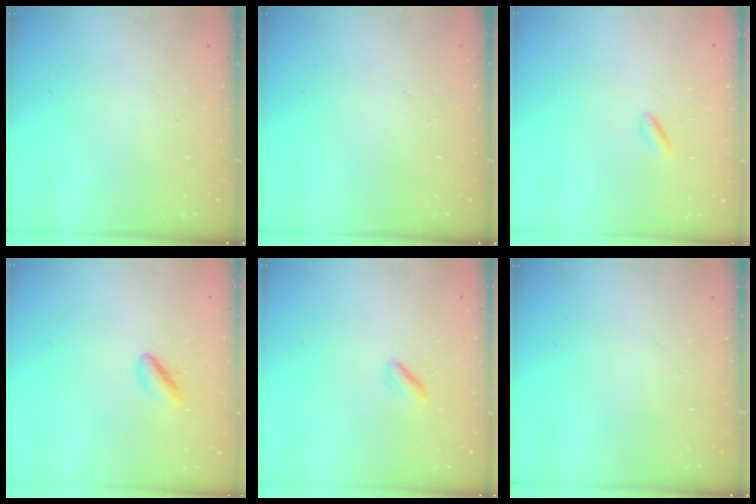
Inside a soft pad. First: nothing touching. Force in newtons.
{"total": 0.0}
{"total": 0.9, "press": 0.7, "slide": 0.5}
{"total": 3.2, "press": 3.1, "slide": 1.0}
{"total": 2.0, "press": 2.0, "slide": 0.6}
{"total": 0.0}